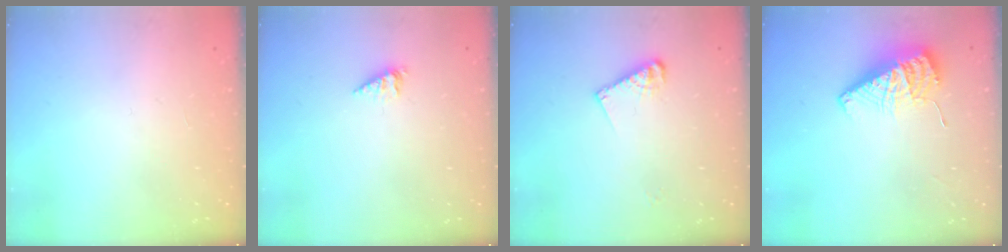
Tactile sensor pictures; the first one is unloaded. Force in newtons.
{"total": 2.3, "press": 2.2, "slide": 0.3}
{"total": 7.7, "press": 7.7, "slide": 0.3}
{"total": 10.8, "press": 10.7, "slide": 1.0}